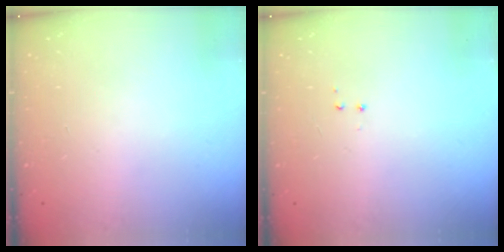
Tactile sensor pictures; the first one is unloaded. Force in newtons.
{"total": 3.5, "press": 3.5, "slide": 0.5}